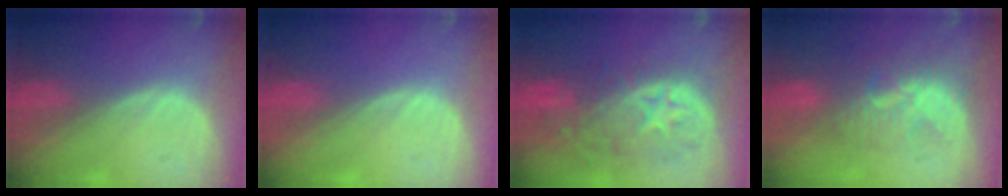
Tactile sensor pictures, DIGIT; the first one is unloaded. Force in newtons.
{"total": 0.0}
{"total": 11.0, "press": 9.7, "slide": 5.2}
{"total": 8.1, "press": 7.4, "slide": 3.4}